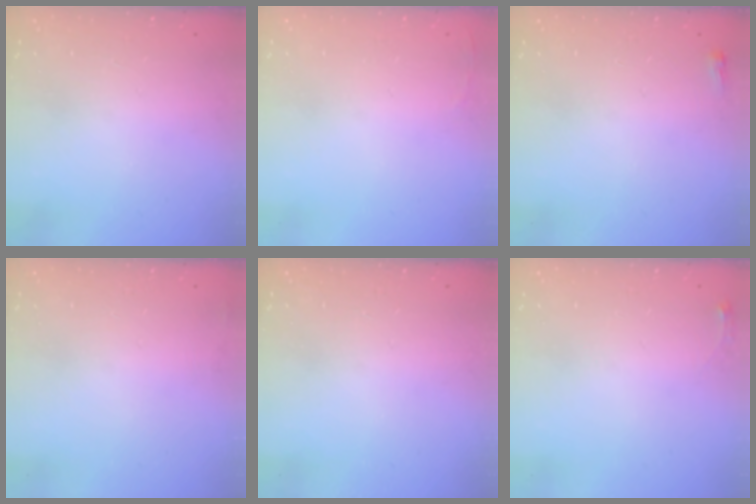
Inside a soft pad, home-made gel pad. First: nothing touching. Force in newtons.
{"total": 2.5, "press": 2.4, "slide": 0.9}
{"total": 2.0, "press": 2.0, "slide": 0.5}
{"total": 2.9, "press": 2.4, "slide": 1.6}
{"total": 0.0}
{"total": 3.6, "press": 3.6, "slide": 0.5}